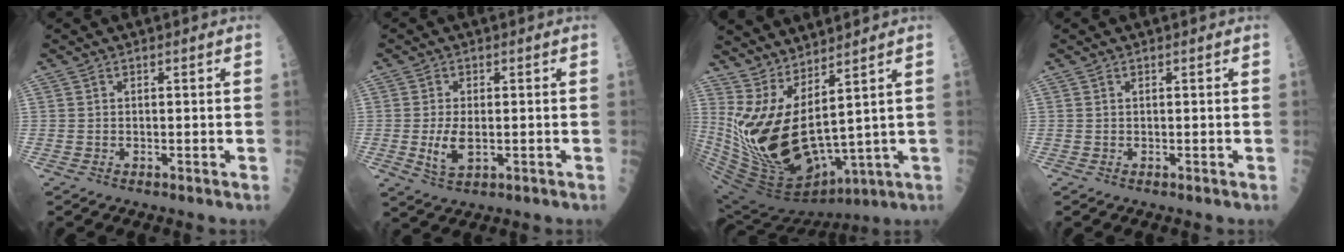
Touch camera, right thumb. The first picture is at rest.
{"total": 5.0, "force": [-0.7, 2.4, 4.4], "torque": [-0.084, -0.009, -0.009]}
{"total": 16.4, "force": [6.0, 4.7, 14.5], "torque": [-0.287, -0.074, 0.144]}
{"total": 0.0}